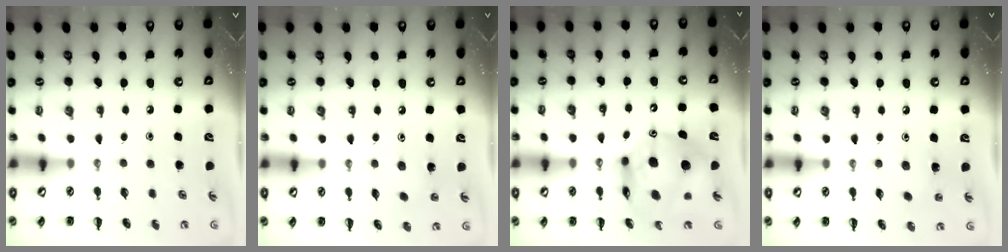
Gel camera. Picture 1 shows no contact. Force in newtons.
{"total": 3.6, "press": 3.4, "slide": 1.1}
{"total": 13.1, "press": 12.4, "slide": 4.1}
{"total": 4.0, "press": 3.8, "slide": 1.2}